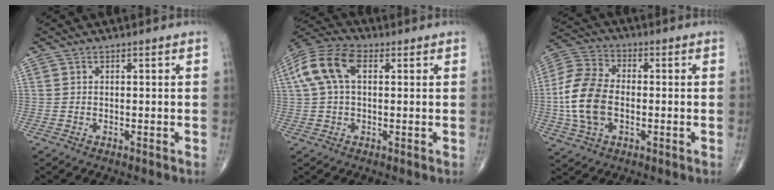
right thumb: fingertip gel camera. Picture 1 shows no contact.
{"total": 10.4, "force": [2.5, 5.9, 8.2], "torque": [-0.180, 0.032, 0.042]}
{"total": 13.2, "force": [-1.6, 8.4, 10.1], "torque": [-0.210, 0.018, -0.034]}